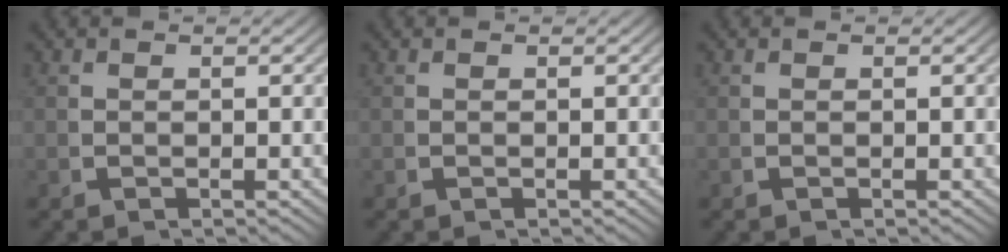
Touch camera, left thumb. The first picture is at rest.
{"total": 0.0}
{"total": 0.0}